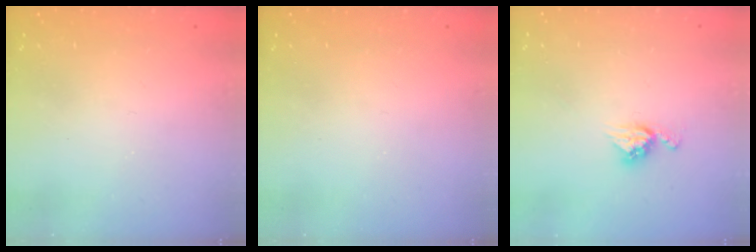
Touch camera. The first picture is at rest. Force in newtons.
{"total": 0.0}
{"total": 7.1, "press": 7.1, "slide": 0.3}